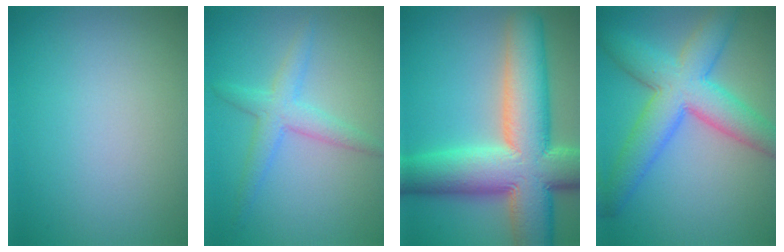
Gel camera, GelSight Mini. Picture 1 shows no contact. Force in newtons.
{"total": 3.1, "press": 3.1, "slide": 0.0}
{"total": 13.8, "press": 13.7, "slide": 0.9}
{"total": 8.0, "press": 8.0, "slide": 0.2}